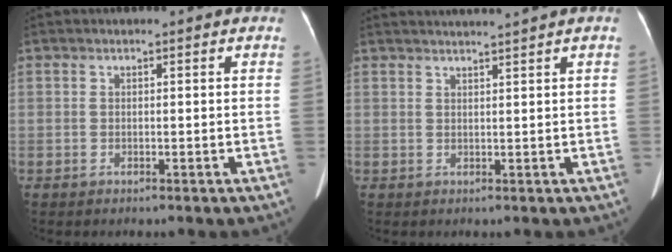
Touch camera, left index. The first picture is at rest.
{"total": 3.7, "force": [3.2, -1.4, 1.2], "torque": [-0.010, 0.011, 0.051]}